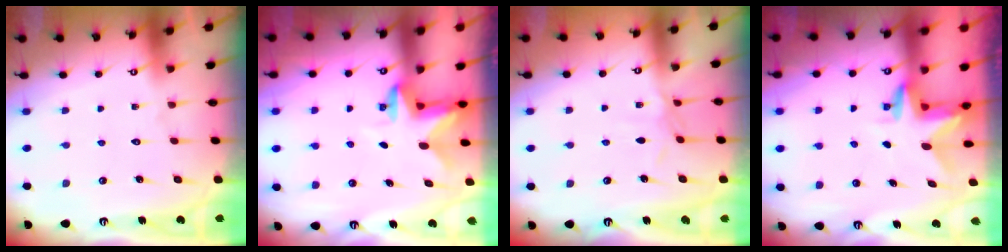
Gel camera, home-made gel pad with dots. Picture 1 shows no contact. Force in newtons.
{"total": 2.8, "press": 2.7, "slide": 0.5}
{"total": 2.9, "press": 2.9, "slide": 0.6}
{"total": 2.9, "press": 2.9, "slide": 0.2}